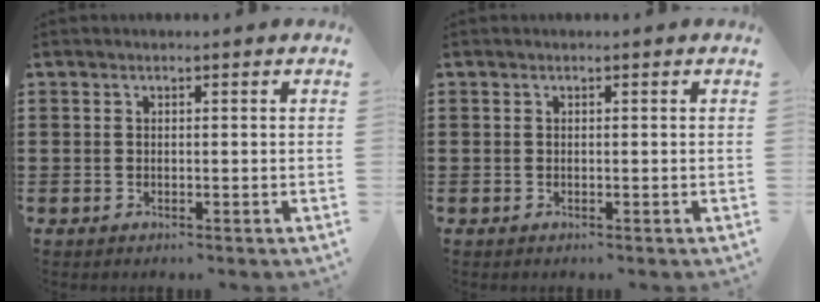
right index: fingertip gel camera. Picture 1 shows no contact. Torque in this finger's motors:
{"motor_torque": [-0.06, 0.07, 0.00, 0.00]}